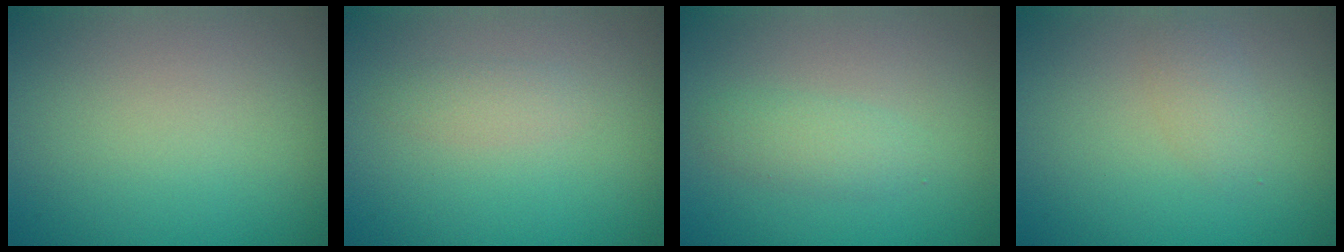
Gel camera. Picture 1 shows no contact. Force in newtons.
{"total": 1.1, "press": 1.1, "slide": 0.1}
{"total": 1.7, "press": 1.7, "slide": 0.0}
{"total": 1.5, "press": 1.5, "slide": 0.1}